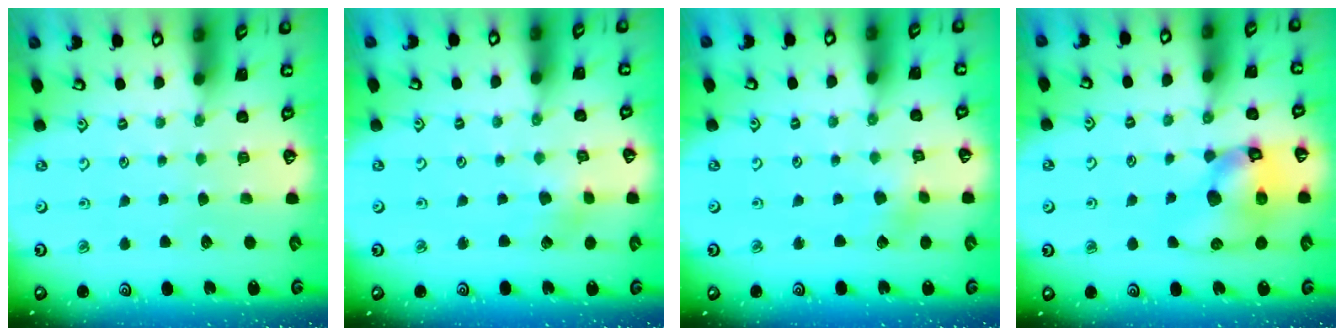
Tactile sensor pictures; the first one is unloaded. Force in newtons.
{"total": 2.3, "press": 2.2, "slide": 0.4}
{"total": 2.5, "press": 2.3, "slide": 0.8}
{"total": 14.1, "press": 13.9, "slide": 2.1}